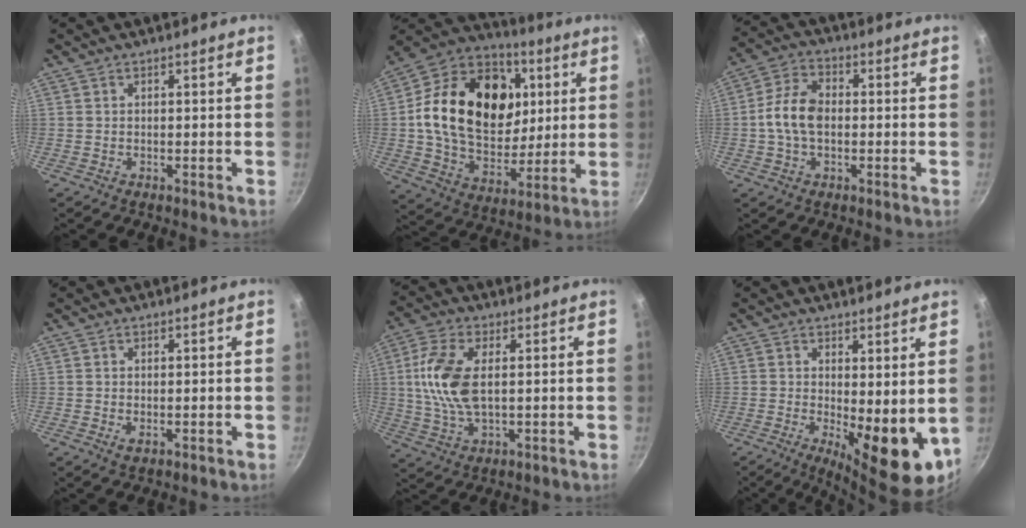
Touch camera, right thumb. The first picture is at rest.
{"total": 27.1, "force": [5.4, 19.1, 18.5], "torque": [-0.295, 0.000, 0.090]}
{"total": 8.8, "force": [-0.5, 5.8, 6.7], "torque": [-0.122, 0.027, -0.019]}
{"total": 1.2, "force": [0.1, 0.7, 0.9], "torque": [-0.015, -0.005, 0.001]}
{"total": 11.3, "force": [1.5, 5.6, 9.7], "torque": [-0.200, 0.004, 0.026]}
{"total": 11.3, "force": [0.2, 4.3, 10.5], "torque": [-0.122, -0.020, 0.014]}